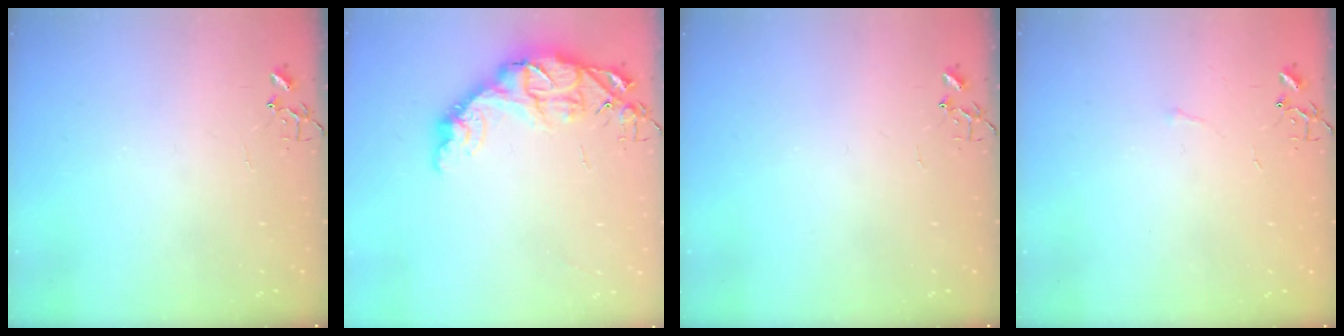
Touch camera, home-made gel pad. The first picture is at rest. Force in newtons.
{"total": 14.4, "press": 14.4, "slide": 1.1}
{"total": 0.0}
{"total": 2.7, "press": 2.7, "slide": 0.4}